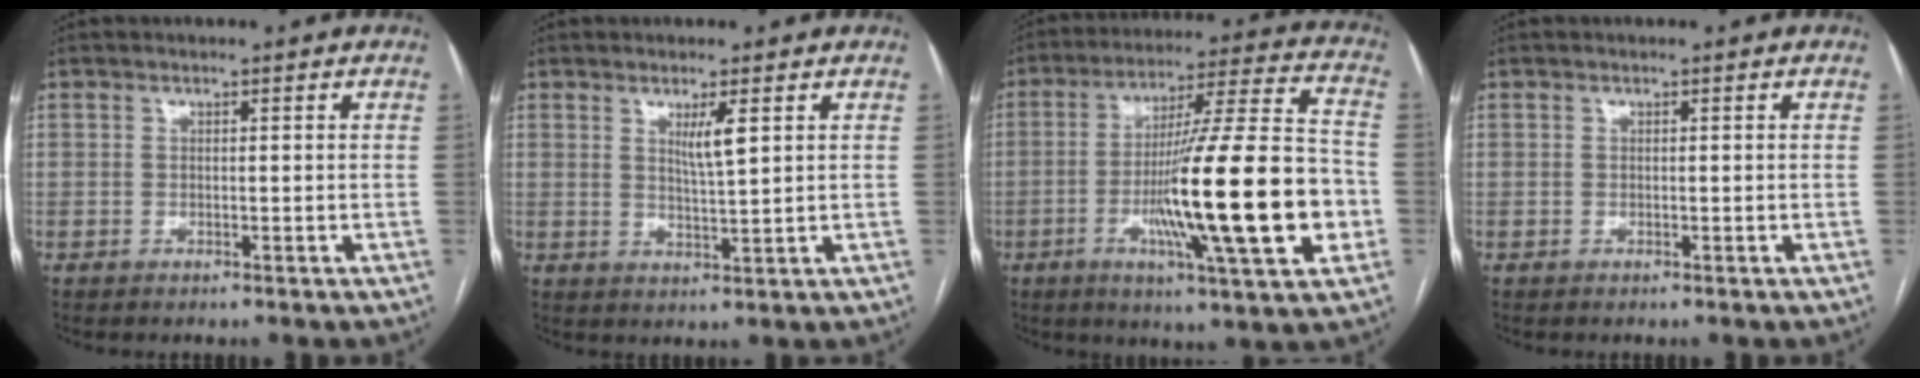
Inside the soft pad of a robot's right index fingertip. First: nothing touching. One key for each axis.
{"total": 3.7, "fx": 1.5, "fy": 0.0, "fz": 3.3, "tx": -0.061, "ty": -0.007, "tz": 0.030}
{"total": 23.3, "fx": -5.2, "fy": 1.1, "fz": 22.7, "tx": -0.351, "ty": -0.007, "tz": -0.085}
{"total": 0.0}